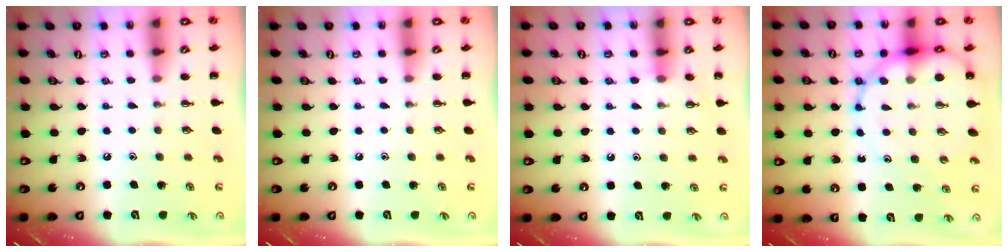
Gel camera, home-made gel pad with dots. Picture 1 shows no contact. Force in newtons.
{"total": 0.0}
{"total": 6.9, "press": 6.7, "slide": 1.6}
{"total": 13.7, "press": 13.2, "slide": 3.7}